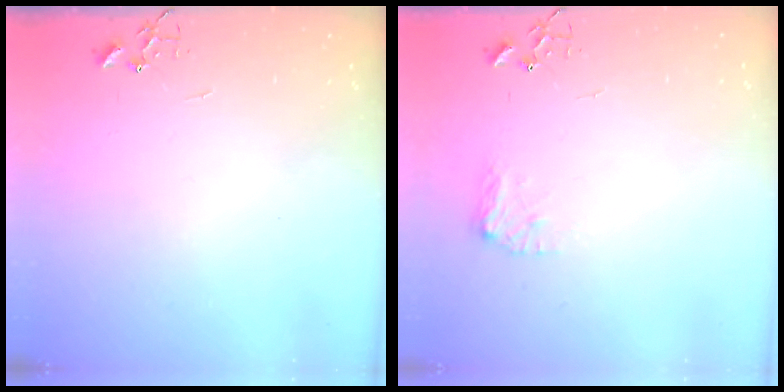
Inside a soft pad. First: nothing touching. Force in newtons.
{"total": 7.9, "press": 7.9, "slide": 0.3}